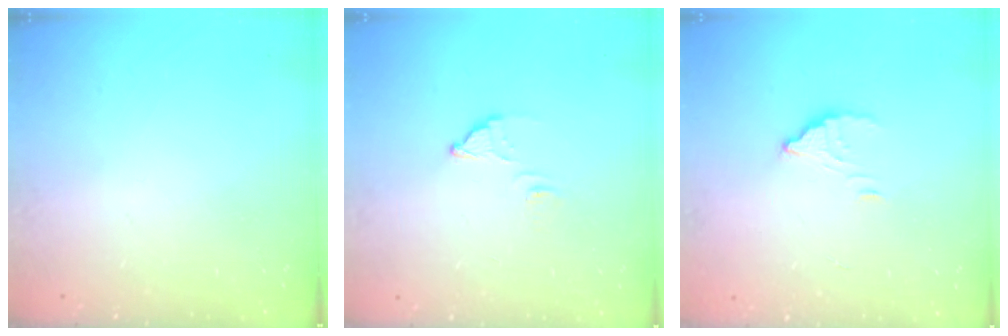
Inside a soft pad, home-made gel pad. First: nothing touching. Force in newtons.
{"total": 2.7, "press": 2.7, "slide": 0.3}
{"total": 2.9, "press": 2.9, "slide": 0.2}